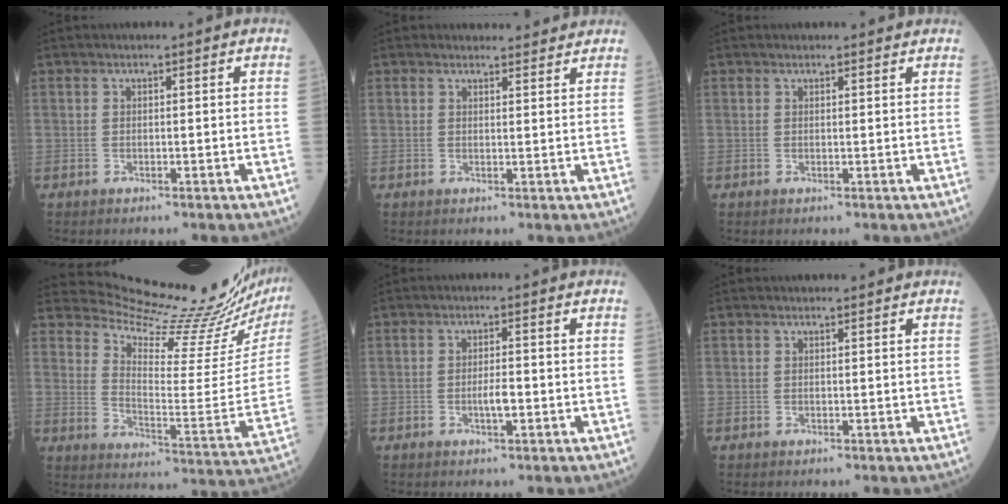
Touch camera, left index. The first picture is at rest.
{"total": 4.3, "force": [4.1, 1.2, 0.3], "torque": [0.001, 0.004, 0.041]}
{"total": 2.0, "force": [1.9, 0.5, 0.1], "torque": [-0.006, 0.004, 0.018]}
{"total": 19.8, "force": [19.2, -0.9, 4.9], "torque": [-0.091, -0.130, 0.254]}
{"total": 2.2, "force": [-0.8, 0.4, 2.0], "torque": [-0.034, -0.002, -0.015]}
{"total": 0.9, "force": [0.9, 0.1, 0.1], "torque": [-0.006, 0.004, 0.013]}